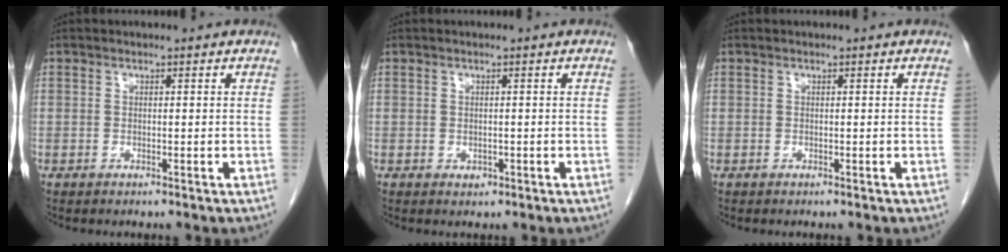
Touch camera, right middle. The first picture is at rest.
{"total": 0.8, "force": [-0.3, 0.6, 0.4], "torque": [-0.009, -0.001, 0.000]}
{"total": 0.0}